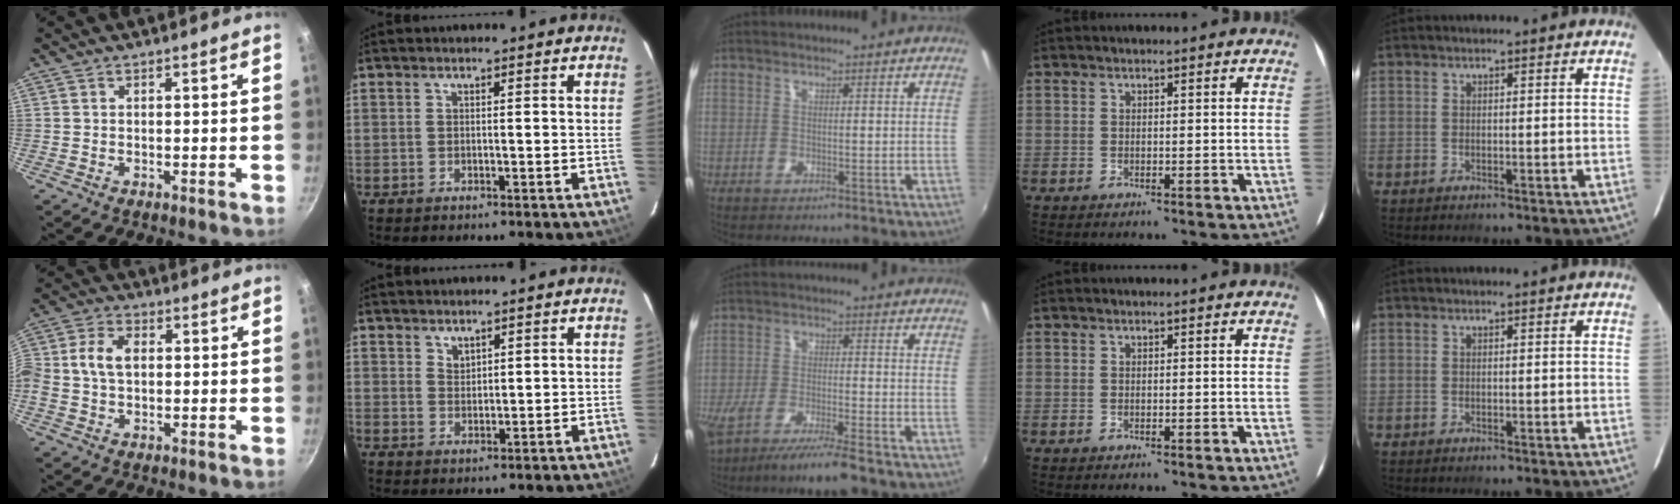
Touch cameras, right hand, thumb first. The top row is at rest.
{"thumb": {"total": 7.3, "force": [0.5, 5.0, 5.3], "torque": [-0.100, 0.019, -0.005]}, "index": {"total": 1.9, "force": [1.6, 1.0, 0.3], "torque": [-0.002, 0.001, 0.031]}, "middle": {"total": 10.9, "force": [-8.3, 1.2, 7.1], "torque": [-0.152, -0.035, -0.144]}}